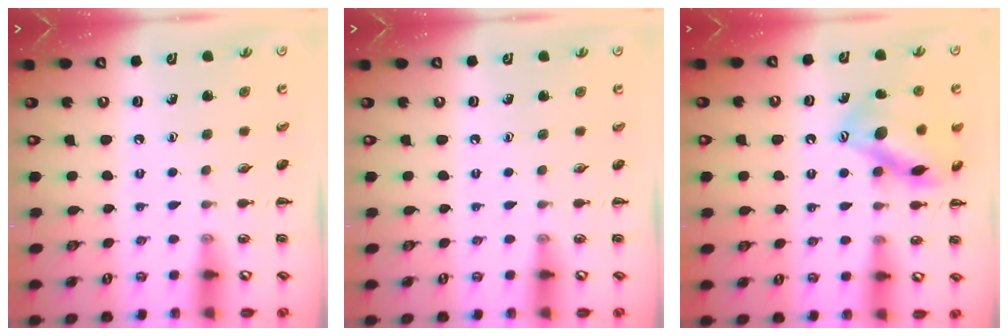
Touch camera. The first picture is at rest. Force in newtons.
{"total": 0.0}
{"total": 14.8, "press": 14.7, "slide": 0.8}